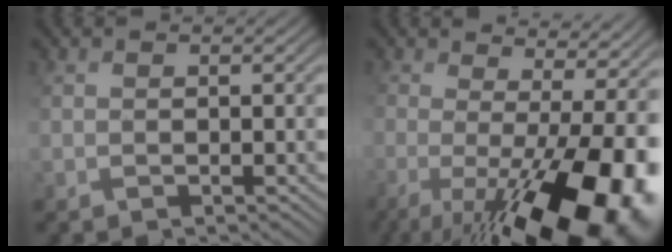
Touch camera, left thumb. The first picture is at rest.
{"total": 18.4, "force": [-4.5, 6.5, 16.6], "torque": [-0.218, -0.021, -0.058]}